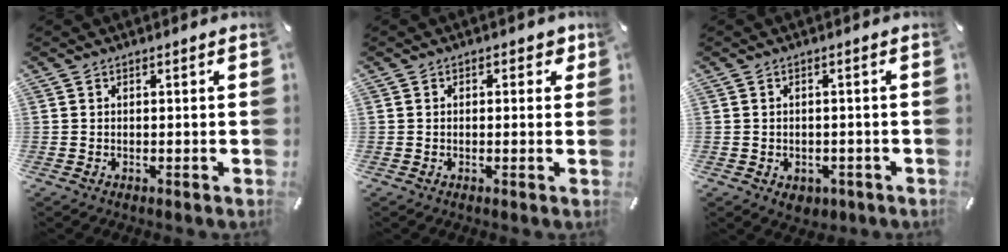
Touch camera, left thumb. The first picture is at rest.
{"total": 2.0, "force": [0.1, 1.4, 1.4], "torque": [-0.012, 0.003, -0.003]}
{"total": 3.1, "force": [-1.4, 2.4, 1.3], "torque": [-0.025, 0.005, -0.026]}